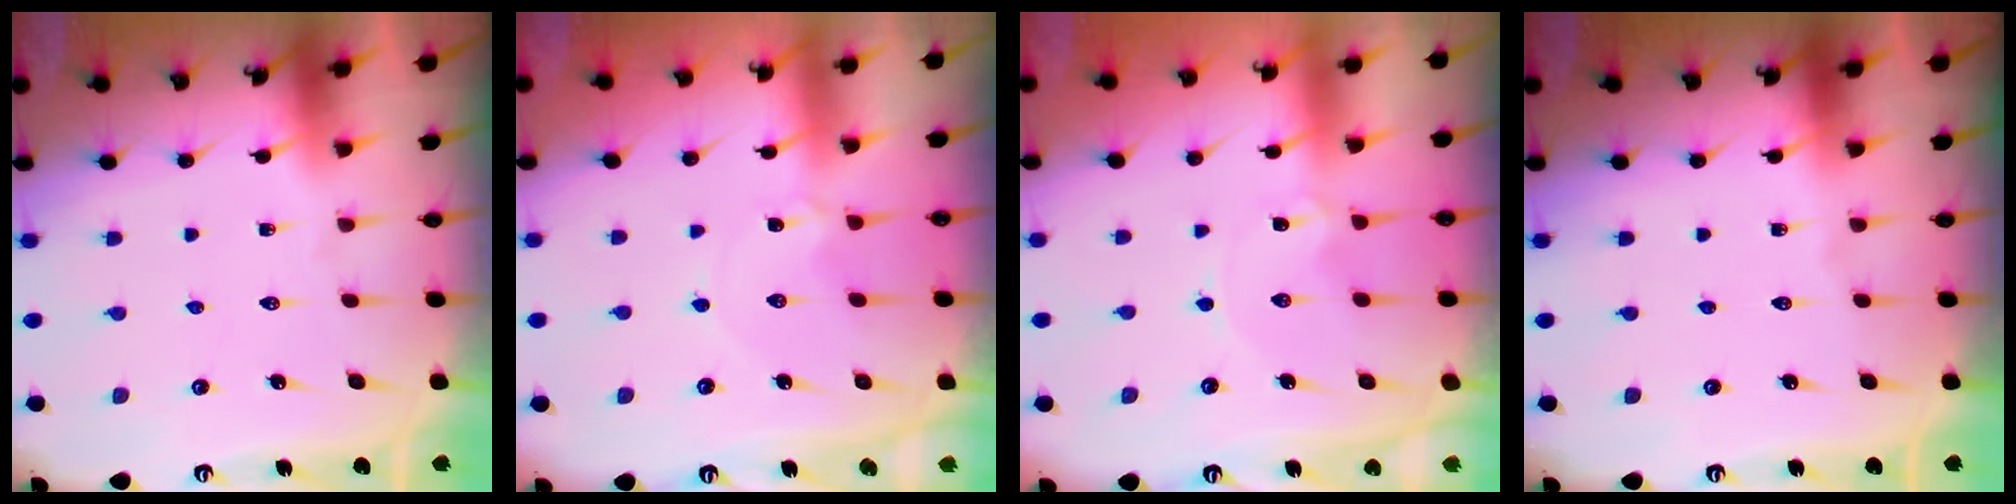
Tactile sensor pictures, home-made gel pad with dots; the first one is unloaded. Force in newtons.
{"total": 1.8, "press": 1.7, "slide": 0.3}
{"total": 0.0}
{"total": 0.0}